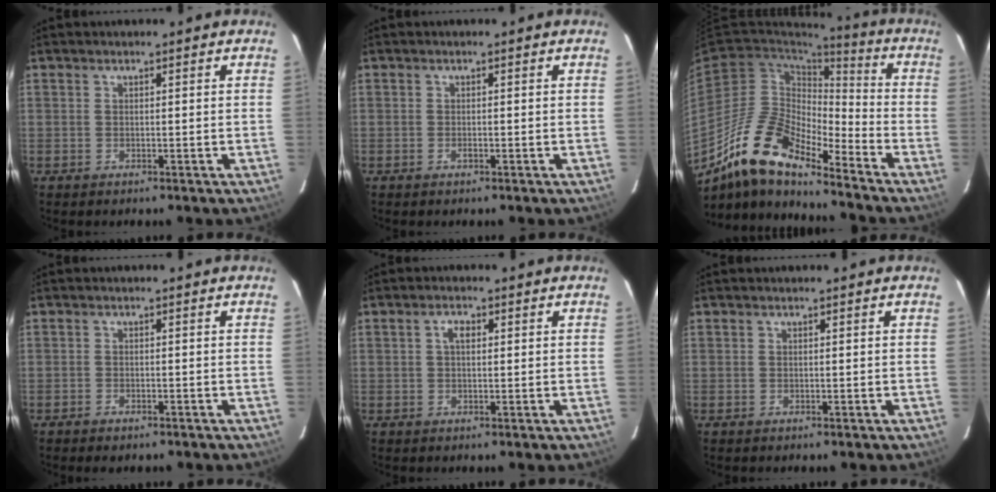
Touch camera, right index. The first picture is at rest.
{"total": 0.8, "force": [-0.4, 0.4, 0.5], "torque": [-0.009, 0.001, -0.008]}
{"total": 16.4, "force": [-12.9, 4.6, 9.0], "torque": [-0.159, -0.007, -0.253]}
{"total": 2.0, "force": [-1.7, 0.8, 0.8], "torque": [-0.025, -0.003, -0.030]}
{"total": 2.1, "force": [0.5, 1.2, 1.7], "torque": [-0.031, 0.008, 0.008]}
{"total": 0.0}